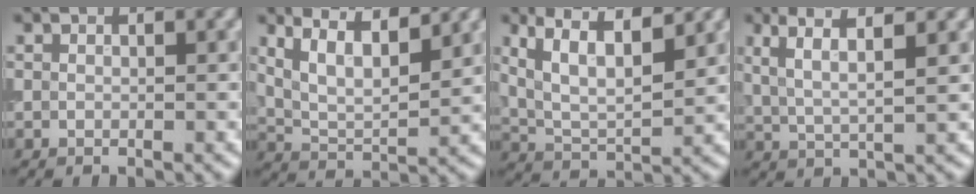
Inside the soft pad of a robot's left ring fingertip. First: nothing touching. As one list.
[{"total": 6.2, "force": [3.7, 2.1, 4.5], "torque": [-0.087, 0.011, 0.059]}, {"total": 6.8, "force": [3.7, 2.5, 5.1], "torque": [-0.100, 0.010, 0.065]}, {"total": 4.2, "force": [2.1, 0.9, 3.5], "torque": [-0.074, 0.003, 0.042]}]